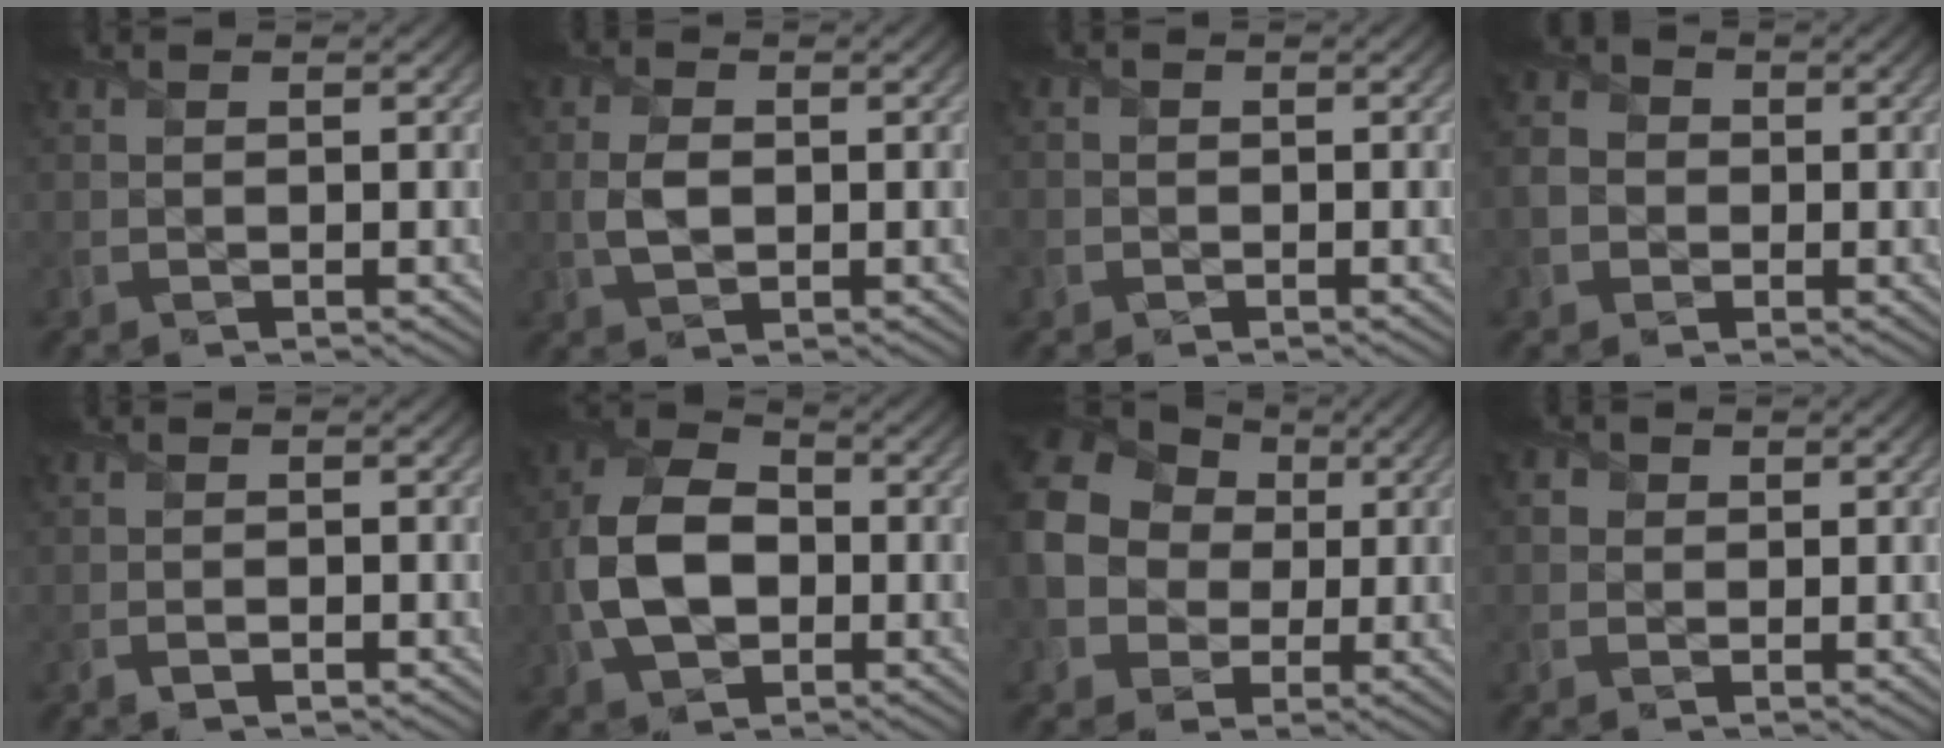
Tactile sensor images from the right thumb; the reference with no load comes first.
{"total": 3.3, "force": [-0.2, 2.2, 2.5], "torque": [-0.062, 0.000, -0.004]}
{"total": 1.0, "force": [-0.4, 0.9, 0.0], "torque": [0.008, 0.005, -0.013]}
{"total": 4.2, "force": [-0.8, 3.8, 1.7], "torque": [-0.052, -0.004, -0.021]}
{"total": 1.0, "force": [-0.6, 0.1, 0.8], "torque": [-0.019, 0.002, -0.013]}
{"total": 10.4, "force": [-1.7, 7.0, 7.5], "torque": [-0.177, -0.001, -0.041]}
{"total": 17.0, "force": [0.6, 15.1, 7.7], "torque": [-0.237, 0.013, -0.030]}
{"total": 1.6, "force": [0.3, 1.5, 0.5], "torque": [-0.016, 0.003, -0.001]}